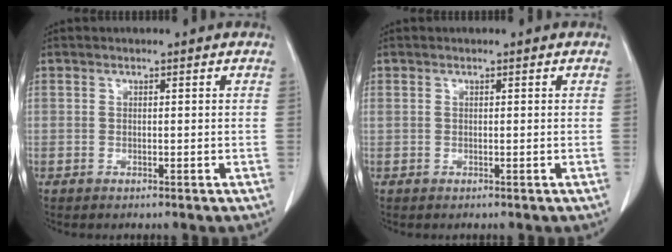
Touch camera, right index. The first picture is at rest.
{"total": 0.0}